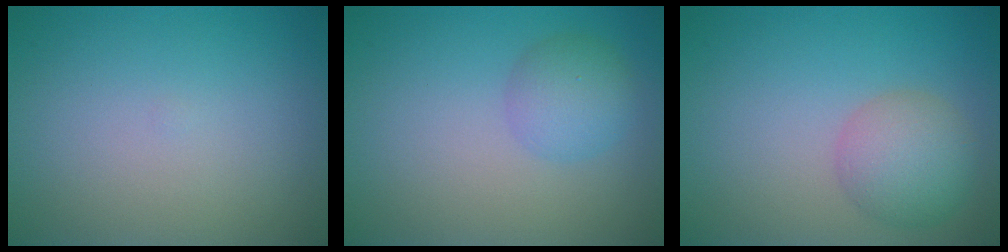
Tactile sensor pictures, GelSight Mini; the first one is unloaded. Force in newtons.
{"total": 2.8, "press": 2.8, "slide": 0.1}
{"total": 3.8, "press": 3.8, "slide": 0.4}